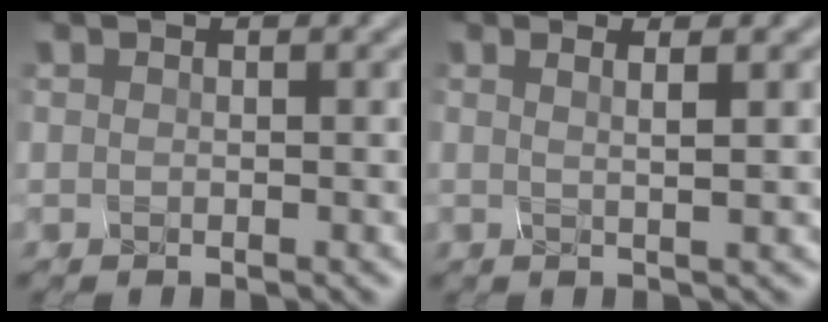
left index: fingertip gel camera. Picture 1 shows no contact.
{"total": 1.8, "force": [0.6, 0.3, 1.6], "torque": [-0.021, 0.016, -0.005]}